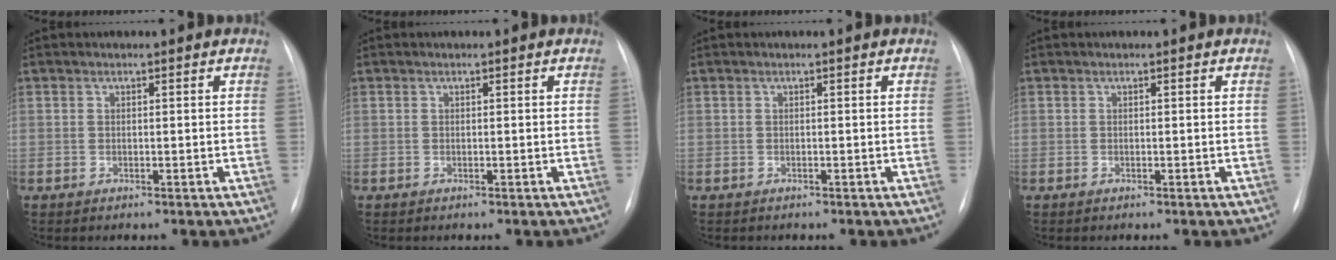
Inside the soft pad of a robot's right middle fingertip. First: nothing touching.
{"total": 0.0}
{"total": 0.0}
{"total": 0.0}